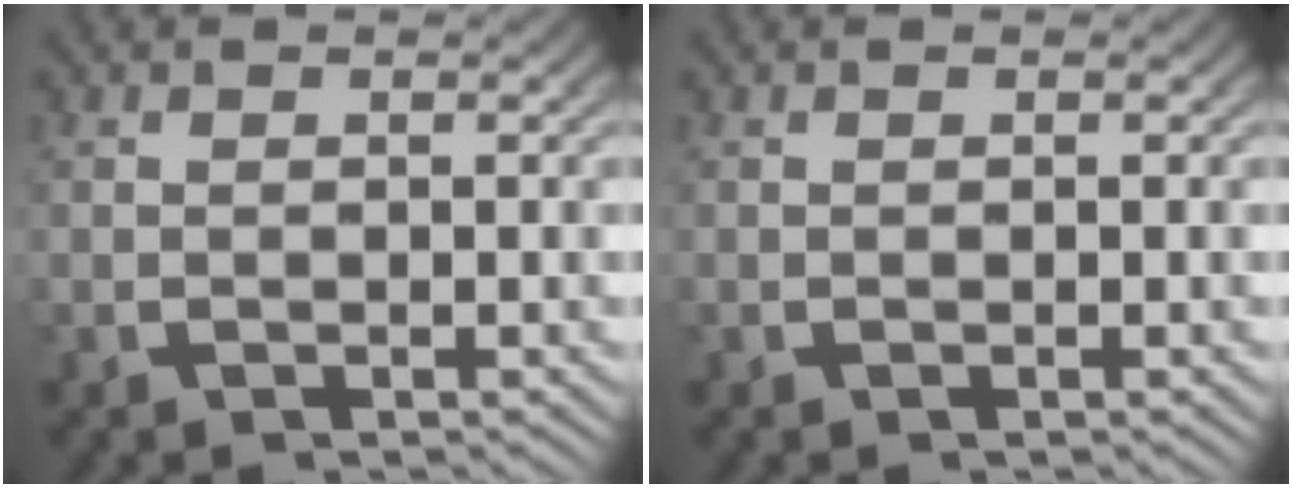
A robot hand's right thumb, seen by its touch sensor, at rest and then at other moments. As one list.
[{"total": 0.0}]